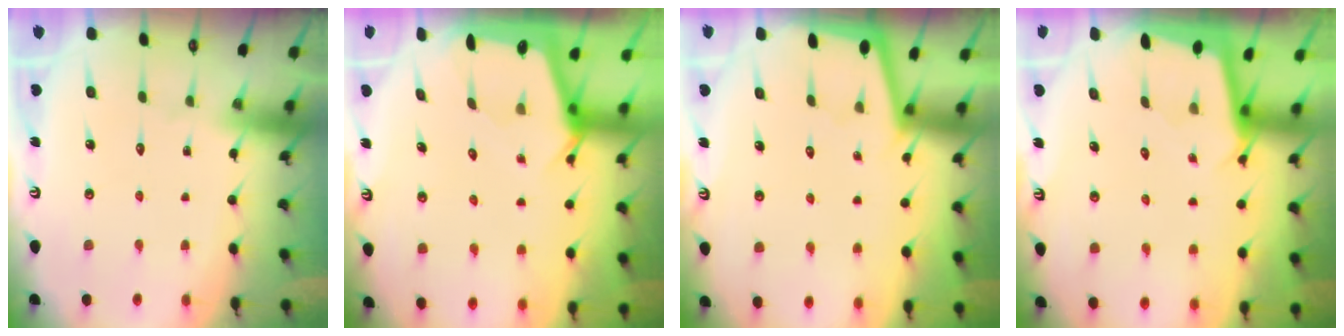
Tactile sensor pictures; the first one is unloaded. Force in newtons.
{"total": 2.7, "press": 2.7, "slide": 0.1}
{"total": 1.3, "press": 1.3, "slide": 0.2}
{"total": 2.5, "press": 2.5, "slide": 0.1}